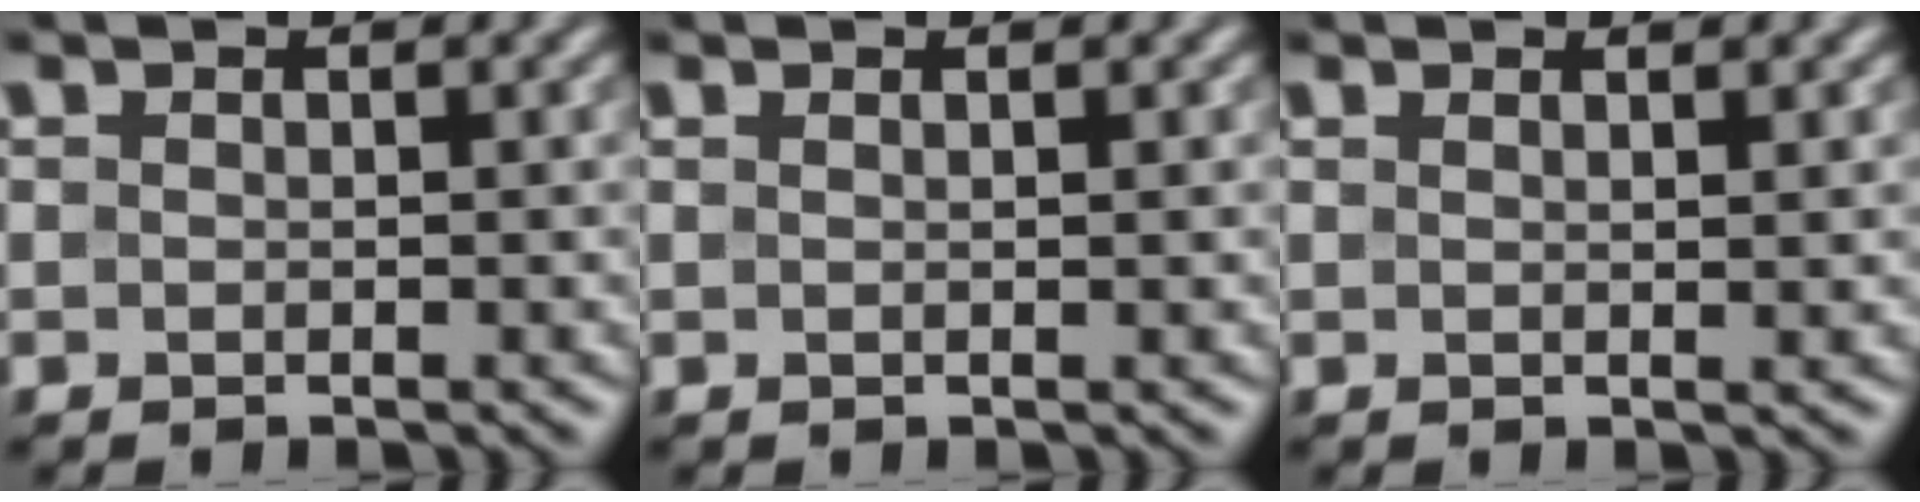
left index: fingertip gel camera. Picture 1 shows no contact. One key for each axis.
{"total": 1.2, "fx": 0.5, "fy": 0.4, "fz": 1.0, "tx": -0.008, "ty": 0.001, "tz": 0.000}
{"total": 2.0, "fx": 1.0, "fy": 0.7, "fz": 1.6, "tx": -0.016, "ty": 0.002, "tz": 0.001}